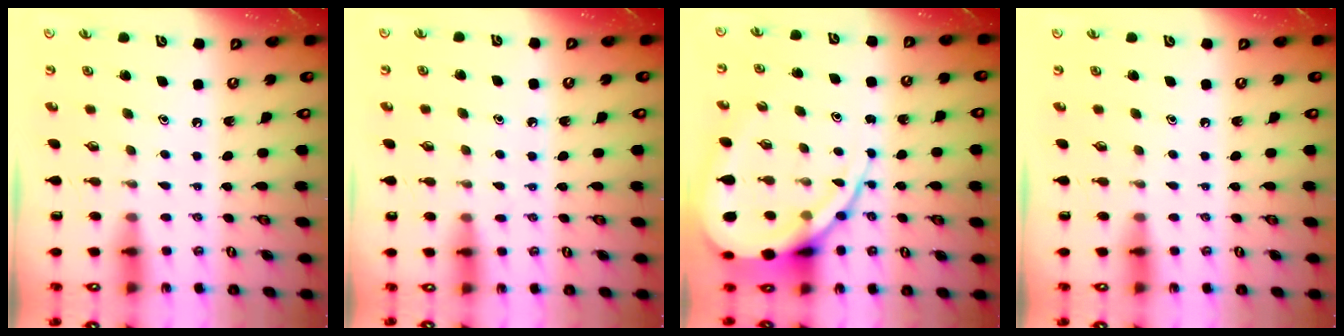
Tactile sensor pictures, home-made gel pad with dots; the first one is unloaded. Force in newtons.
{"total": 5.9, "press": 5.8, "slide": 0.7}
{"total": 14.3, "press": 14.2, "slide": 1.3}
{"total": 0.0}